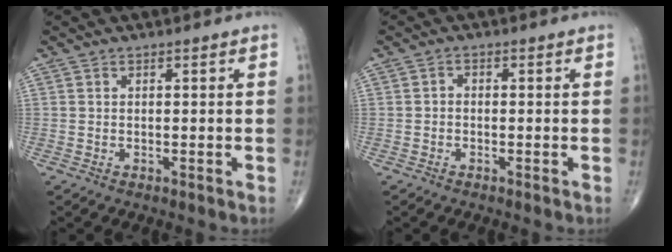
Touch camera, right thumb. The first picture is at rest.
{"total": 1.0, "force": [-0.3, 0.8, 0.5], "torque": [-0.003, 0.003, -0.009]}